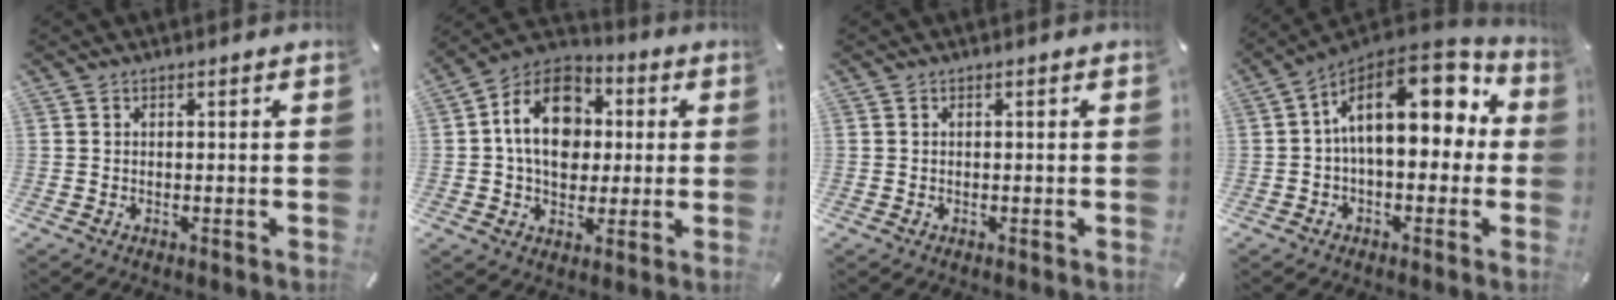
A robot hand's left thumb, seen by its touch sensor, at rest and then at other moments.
{"total": 15.7, "force": [1.1, 12.2, 9.8], "torque": [-0.177, 0.013, 0.017]}
{"total": 0.0}
{"total": 18.3, "force": [5.0, 10.1, 14.4], "torque": [-0.221, -0.027, 0.085]}